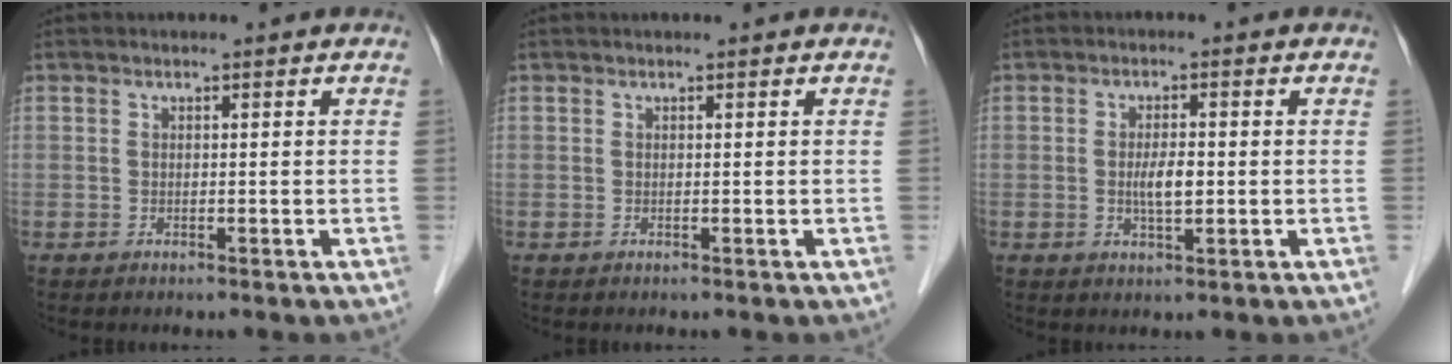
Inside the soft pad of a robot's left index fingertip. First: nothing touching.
{"total": 0.0}
{"total": 3.3, "force": [-0.5, 0.9, 3.1], "torque": [-0.063, -0.005, -0.006]}